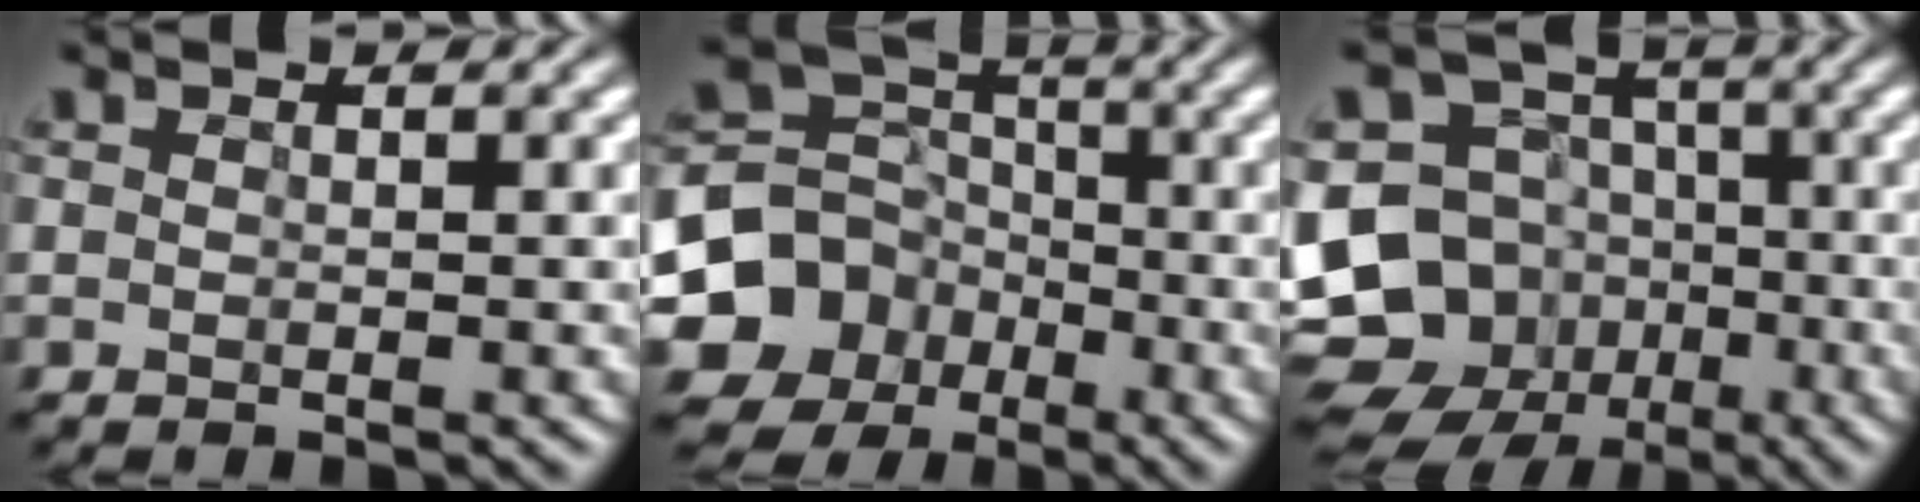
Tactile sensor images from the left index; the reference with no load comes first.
{"total": 9.9, "force": [-4.4, 8.3, 3.1], "torque": [-0.104, -0.011, -0.087]}
{"total": 13.4, "force": [-5.6, 11.0, 5.3], "torque": [-0.143, -0.022, -0.092]}